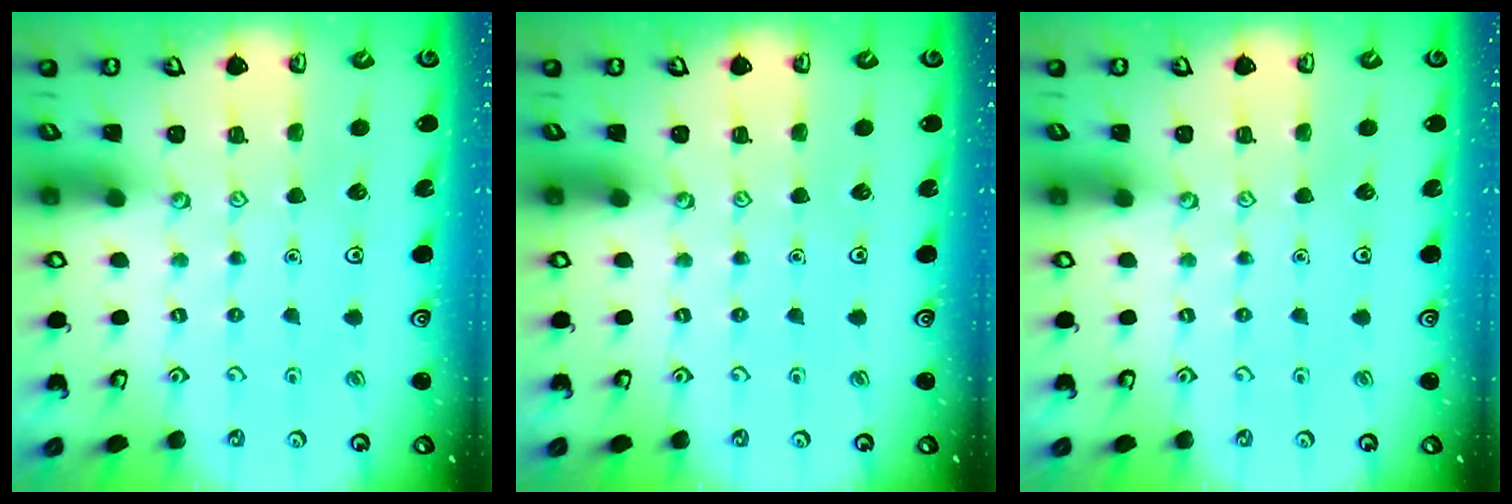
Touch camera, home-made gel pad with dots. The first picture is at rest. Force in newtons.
{"total": 0.0}
{"total": 0.0}